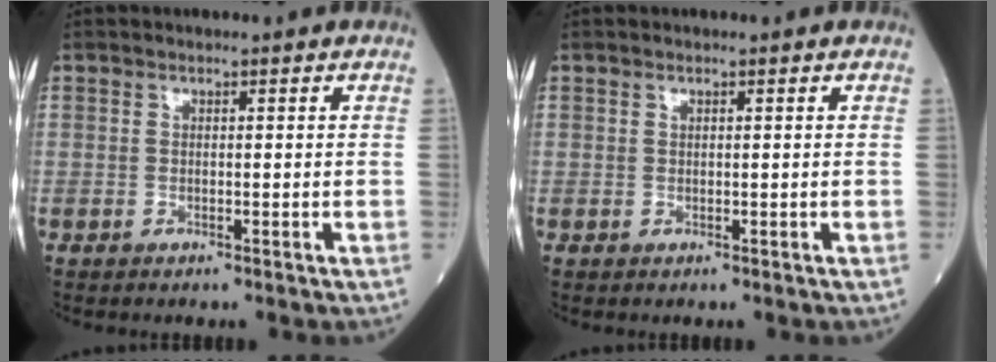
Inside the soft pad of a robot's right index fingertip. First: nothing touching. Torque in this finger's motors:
{"motor_torque": [-0.12, -0.13, -0.05, -0.01]}